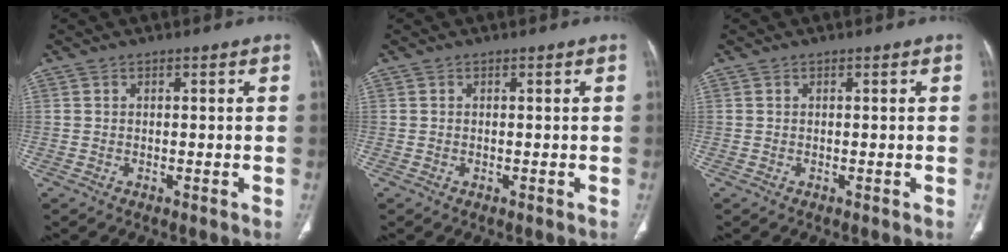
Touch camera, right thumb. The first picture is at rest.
{"total": 0.0}
{"total": 0.0}